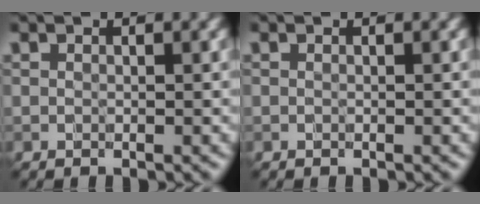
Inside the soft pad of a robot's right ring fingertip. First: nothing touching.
{"total": 0.0}